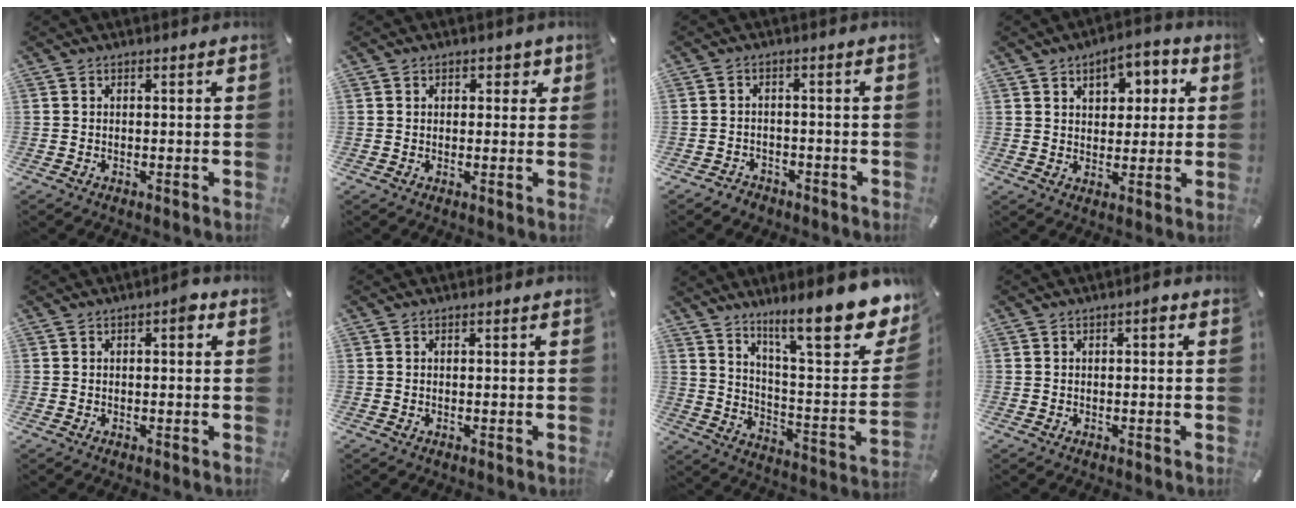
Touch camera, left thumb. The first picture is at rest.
{"total": 2.2, "force": [0.8, 1.7, 1.1], "torque": [0.001, -0.003, 0.005]}
{"total": 2.4, "force": [-1.8, 1.6, 0.4], "torque": [-0.007, 0.010, -0.039]}
{"total": 7.4, "force": [3.2, 5.4, 4.0], "torque": [-0.046, -0.010, 0.048]}
{"total": 3.1, "force": [0.7, 1.4, 2.7], "torque": [-0.033, 0.001, 0.004]}
{"total": 0.0}
{"total": 20.6, "force": [15.3, 5.3, 12.8], "torque": [-0.188, -0.119, 0.248]}
{"total": 1.6, "force": [0.1, 0.7, 1.5], "torque": [-0.022, 0.004, -0.002]}